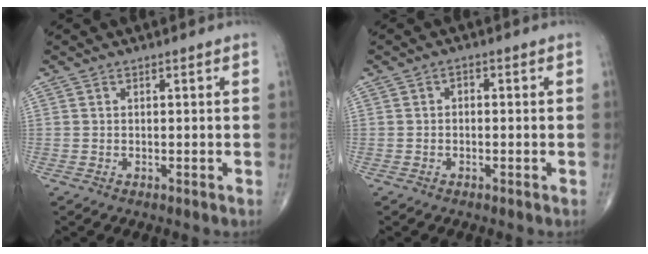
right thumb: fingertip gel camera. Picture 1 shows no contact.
{"total": 1.3, "force": [-0.2, 0.9, 0.9], "torque": [-0.006, 0.007, -0.008]}